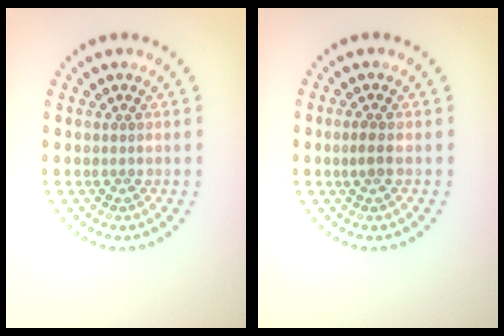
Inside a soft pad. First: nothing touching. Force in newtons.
{"total": 1.1, "press": 1.0, "slide": 0.5}